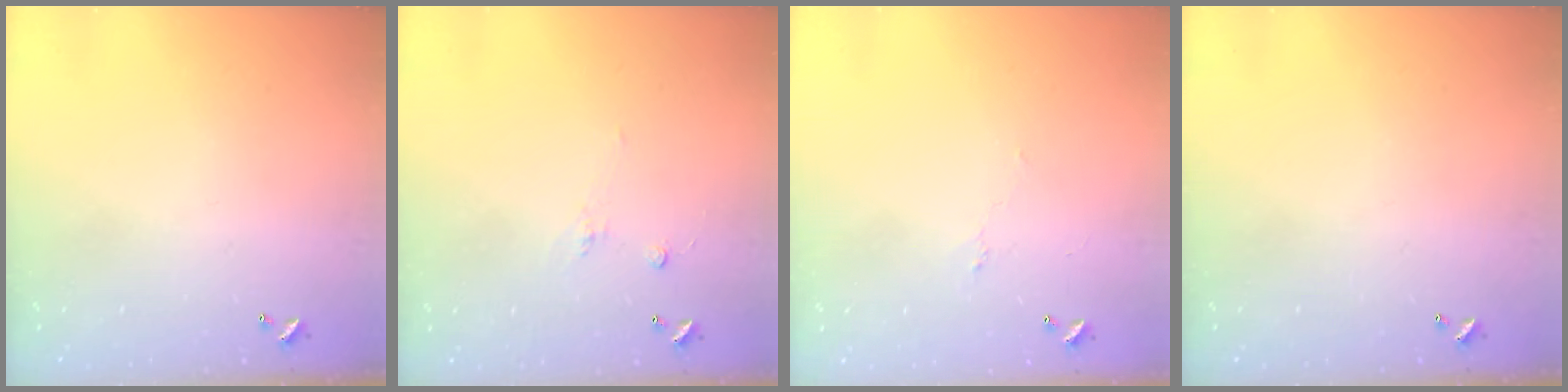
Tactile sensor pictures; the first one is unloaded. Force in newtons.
{"total": 1.7, "press": 1.5, "slide": 0.8}
{"total": 0.9, "press": 0.6, "slide": 0.7}
{"total": 0.0}